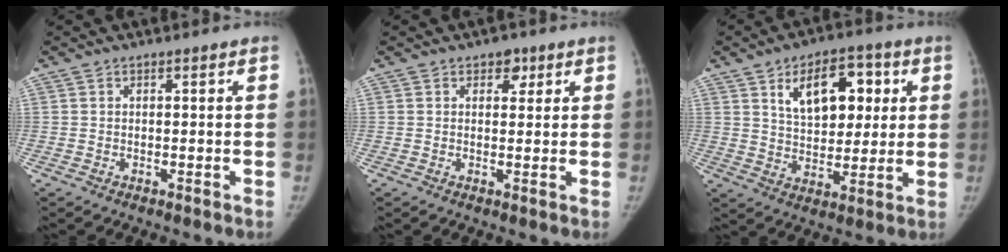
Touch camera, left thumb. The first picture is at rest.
{"total": 2.9, "force": [1.6, 1.9, 1.4], "torque": [0.001, -0.005, 0.018]}
{"total": 13.8, "force": [4.9, 8.4, 9.8], "torque": [-0.103, -0.010, 0.081]}